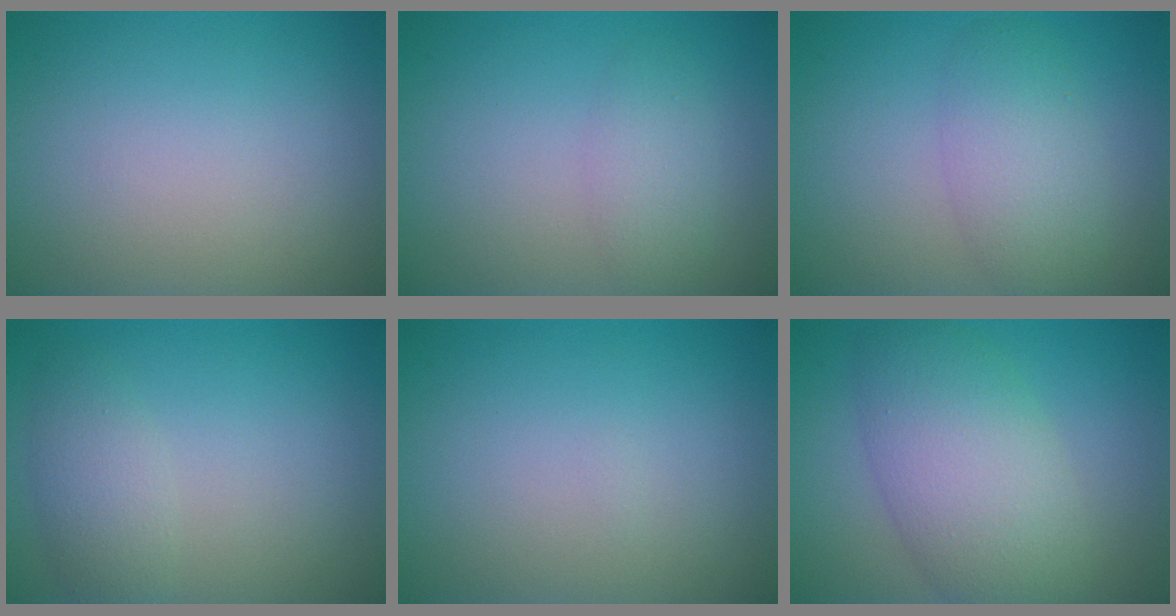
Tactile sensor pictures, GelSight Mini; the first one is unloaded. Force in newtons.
{"total": 2.2, "press": 2.2, "slide": 0.1}
{"total": 4.0, "press": 4.0, "slide": 0.1}
{"total": 2.4, "press": 2.4, "slide": 0.1}
{"total": 0.0}
{"total": 7.4, "press": 7.4, "slide": 0.1}